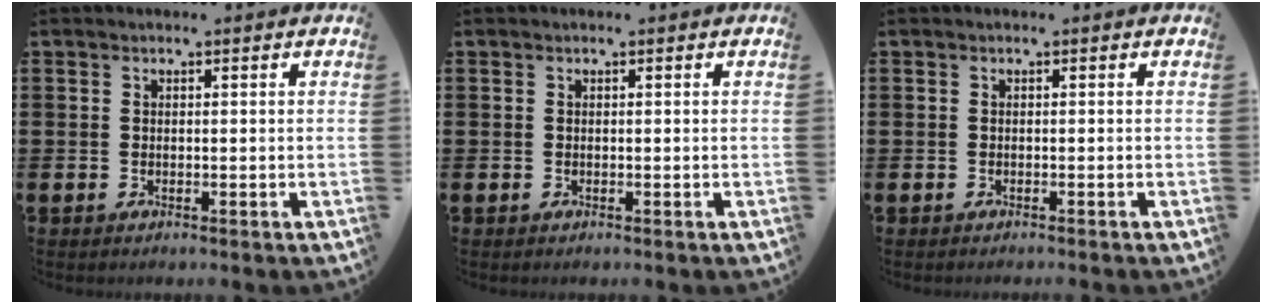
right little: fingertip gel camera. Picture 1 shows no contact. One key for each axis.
{"total": 0.0}
{"total": 0.0}